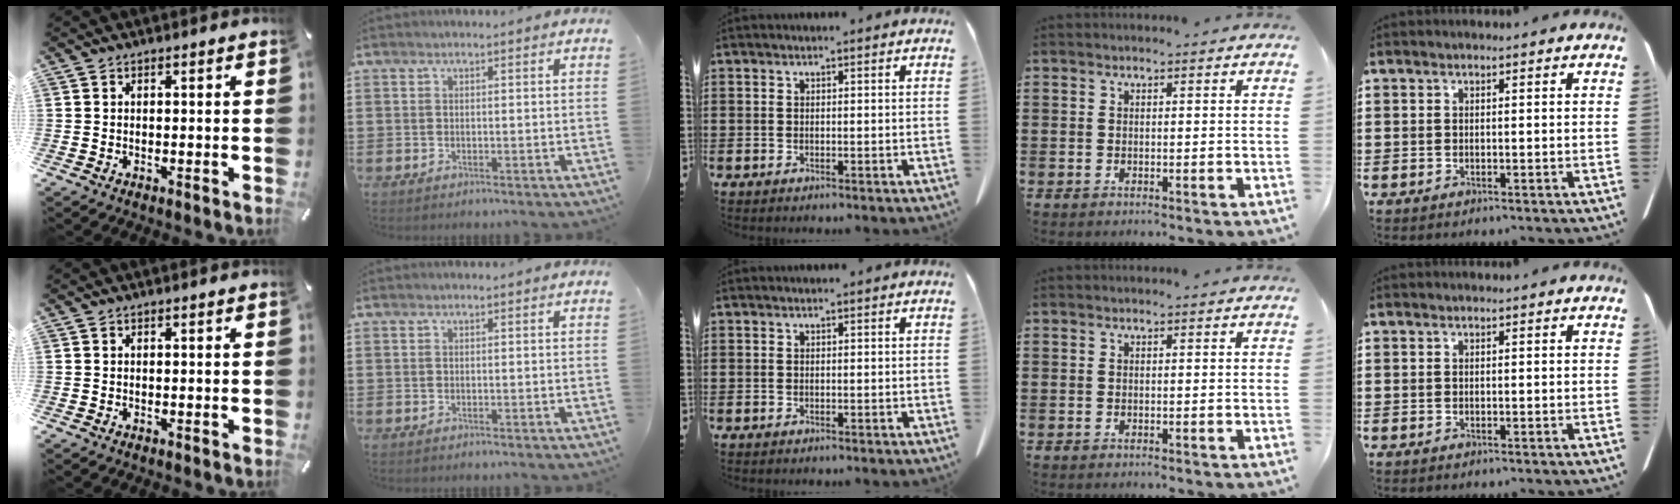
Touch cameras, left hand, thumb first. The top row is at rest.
{}